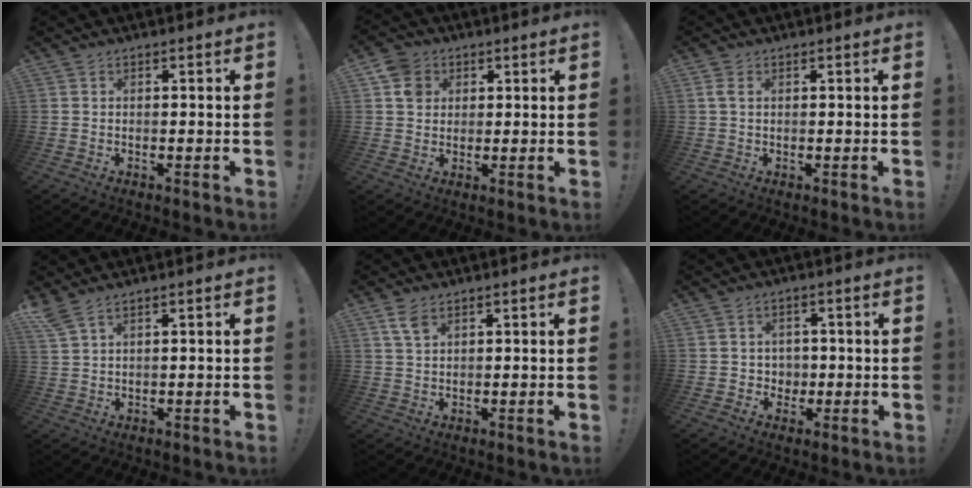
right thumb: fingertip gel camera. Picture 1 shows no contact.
{"total": 6.5, "force": [2.3, 5.6, 2.3], "torque": [-0.029, 0.000, 0.047]}
{"total": 2.1, "force": [0.7, 1.2, 1.6], "torque": [-0.029, 0.004, 0.012]}
{"total": 3.9, "force": [3.0, 0.8, 2.4], "torque": [-0.056, -0.010, 0.059]}
{"total": 4.2, "force": [2.5, 2.1, 2.7], "torque": [-0.043, -0.010, 0.044]}
{"total": 3.9, "force": [0.6, 3.8, 0.5], "torque": [-0.004, -0.005, 0.011]}